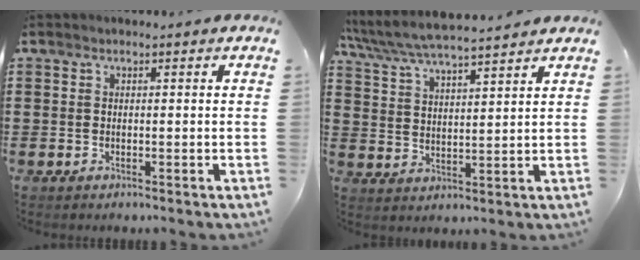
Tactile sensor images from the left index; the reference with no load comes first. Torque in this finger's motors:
{"motor_torque": [2.14, 0.00, -0.97, -0.21]}